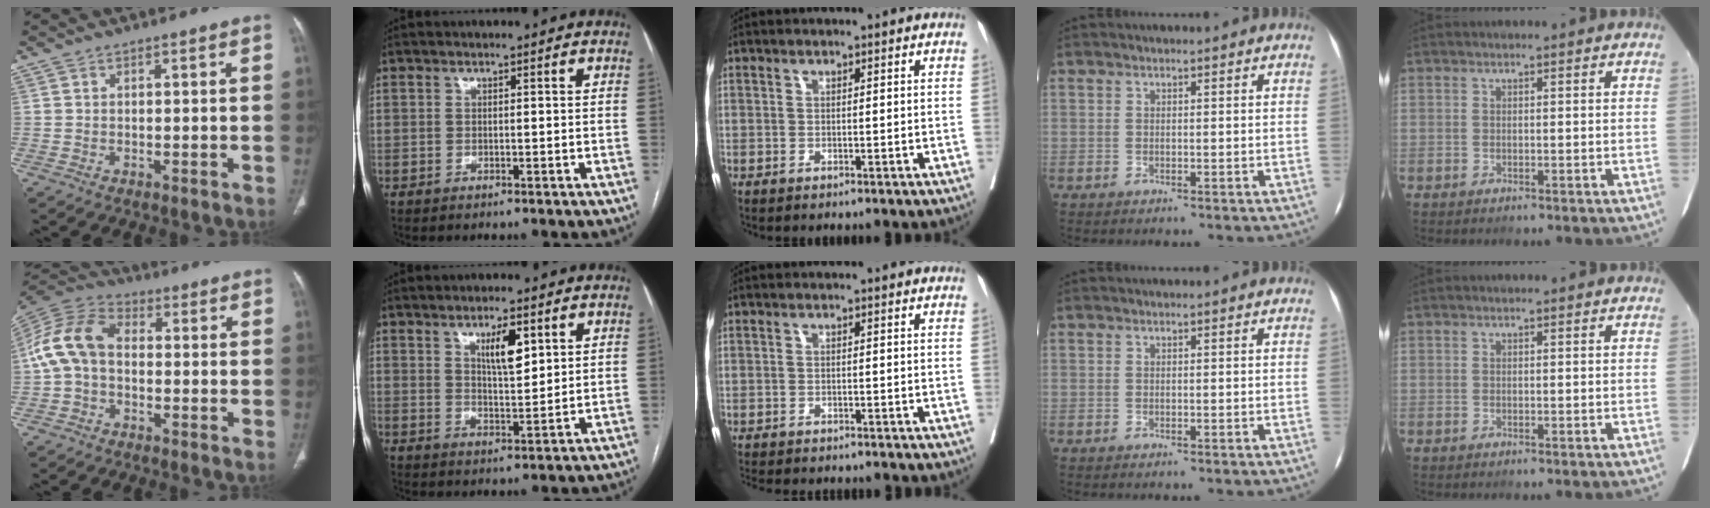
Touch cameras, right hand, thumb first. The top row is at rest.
{"thumb": {"total": 11.3, "force": [-0.4, 7.8, 8.2], "torque": [-0.161, 0.033, -0.021]}, "index": {"total": 6.0, "force": [2.9, 1.7, 5.0], "torque": [-0.087, -0.002, 0.052]}, "middle": {"total": 8.7, "force": [-7.8, 1.9, 3.2], "torque": [-0.045, -0.008, -0.104]}}